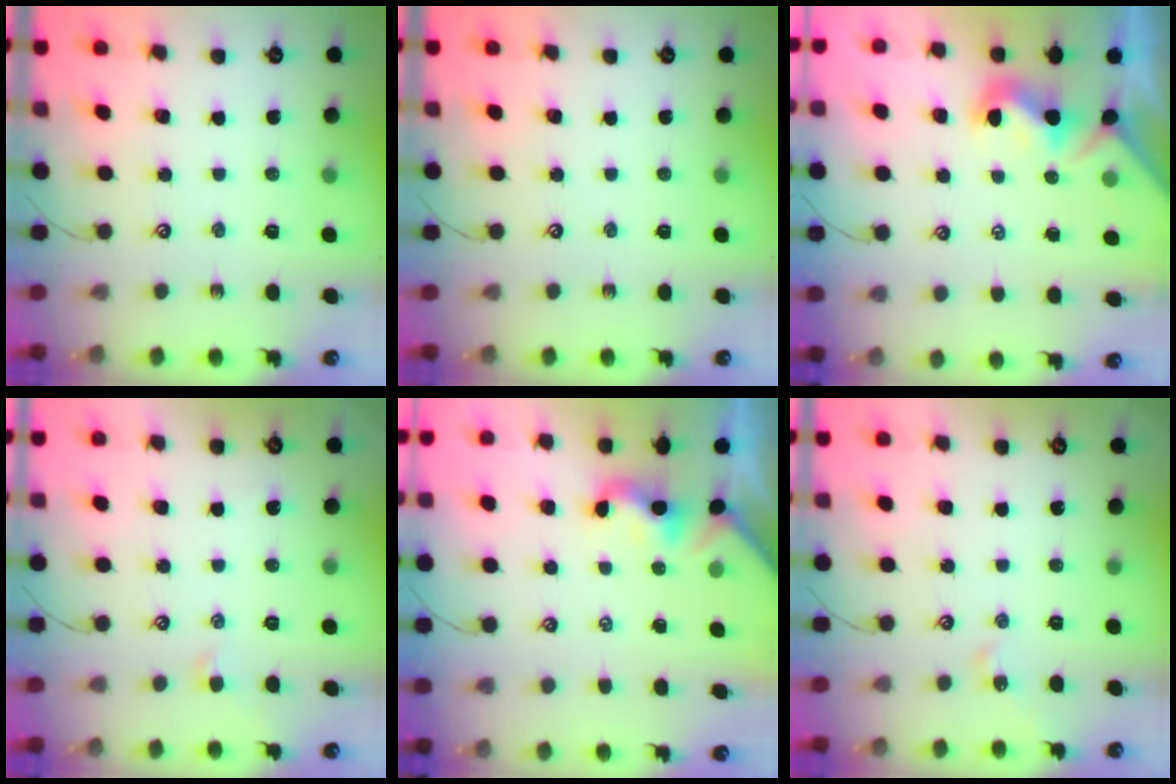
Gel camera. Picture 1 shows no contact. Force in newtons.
{"total": 0.0}
{"total": 0.9, "press": 0.7, "slide": 0.5}
{"total": 0.0}
{"total": 1.9, "press": 1.8, "slide": 0.6}
{"total": 2.0, "press": 2.0, "slide": 0.4}